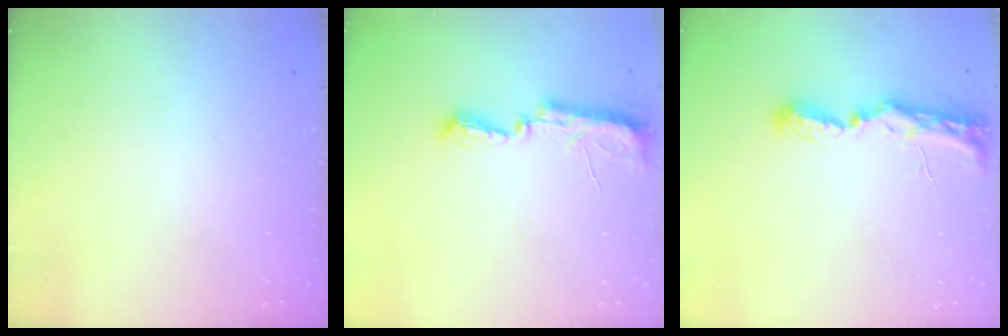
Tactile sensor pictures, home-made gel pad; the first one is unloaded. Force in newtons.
{"total": 8.1, "press": 8.1, "slide": 1.0}
{"total": 7.7, "press": 7.7, "slide": 0.5}